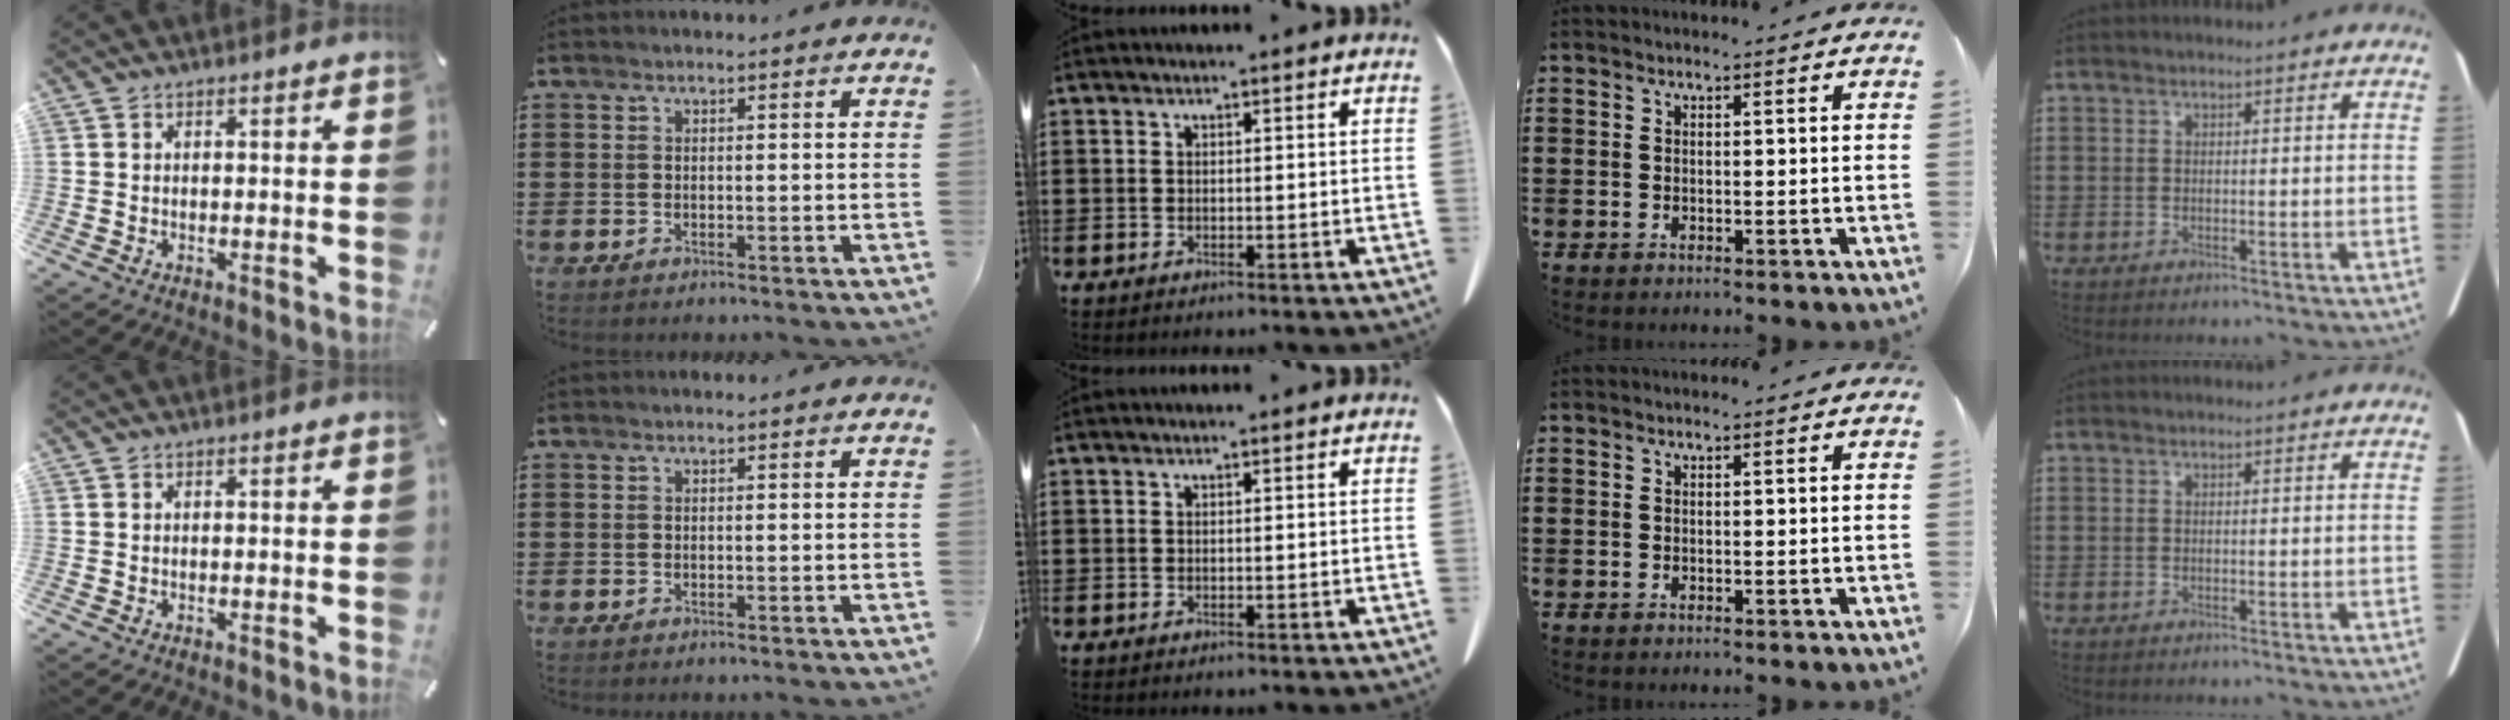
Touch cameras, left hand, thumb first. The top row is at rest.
{}